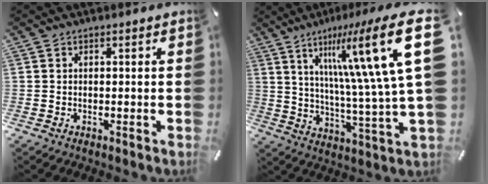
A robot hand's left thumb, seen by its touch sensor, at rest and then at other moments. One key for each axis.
{"total": 28.8, "fx": 10.1, "fy": 6.6, "fz": 26.1, "tx": -0.408, "ty": -0.058, "tz": 0.151}